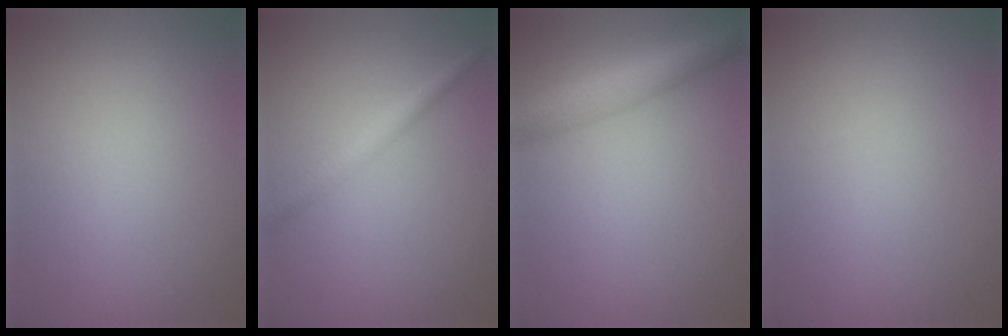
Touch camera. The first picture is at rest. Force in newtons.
{"total": 2.6, "press": 2.5, "slide": 0.1}
{"total": 6.1, "press": 6.1, "slide": 0.2}
{"total": 0.0}